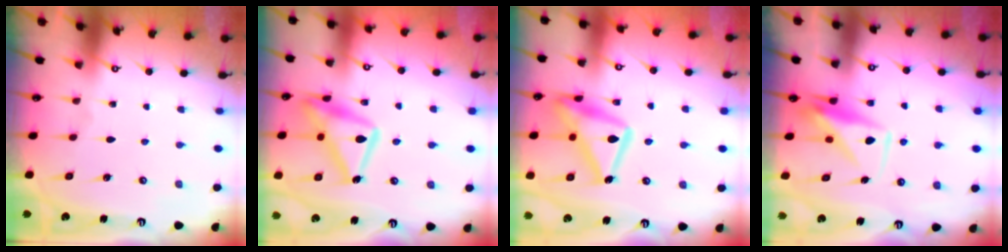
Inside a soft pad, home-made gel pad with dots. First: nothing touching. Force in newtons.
{"total": 17.7, "press": 17.6, "slide": 1.2}
{"total": 19.0, "press": 19.0, "slide": 1.3}
{"total": 9.6, "press": 9.6, "slide": 0.3}